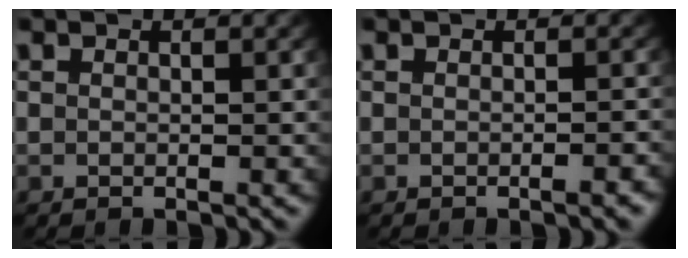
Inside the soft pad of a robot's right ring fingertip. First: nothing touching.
{"total": 0.7, "force": [-0.6, -0.1, 0.3], "torque": [-0.006, 0.003, -0.010]}